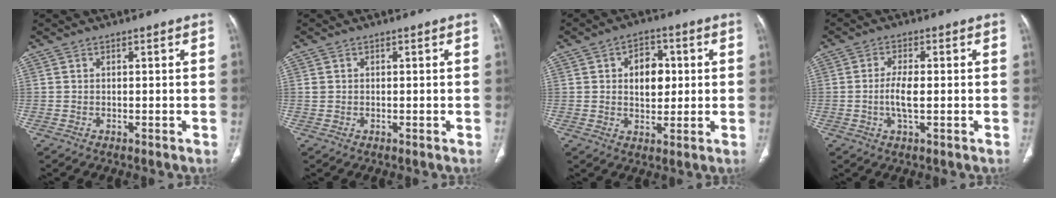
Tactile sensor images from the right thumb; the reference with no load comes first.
{"total": 1.0, "force": [0.1, 0.9, 0.4], "torque": [-0.005, 0.002, 0.006]}
{"total": 7.7, "force": [1.2, 5.4, 5.5], "torque": [-0.044, 0.001, 0.017]}
{"total": 4.7, "force": [-0.5, 1.6, 4.3], "torque": [-0.093, -0.001, -0.012]}